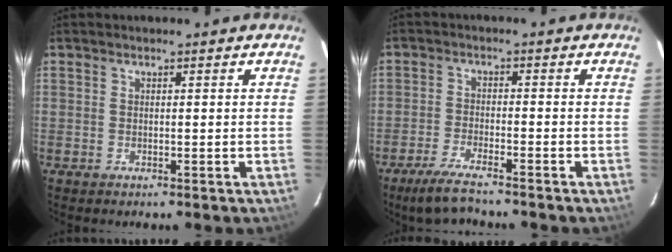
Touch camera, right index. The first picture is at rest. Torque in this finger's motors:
{"motor_torque": [0.64, -0.40, 0.21, 0.04]}